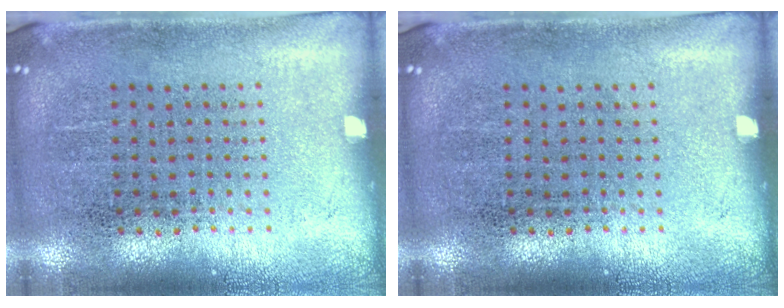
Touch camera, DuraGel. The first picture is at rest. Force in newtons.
{"total": 0.0}